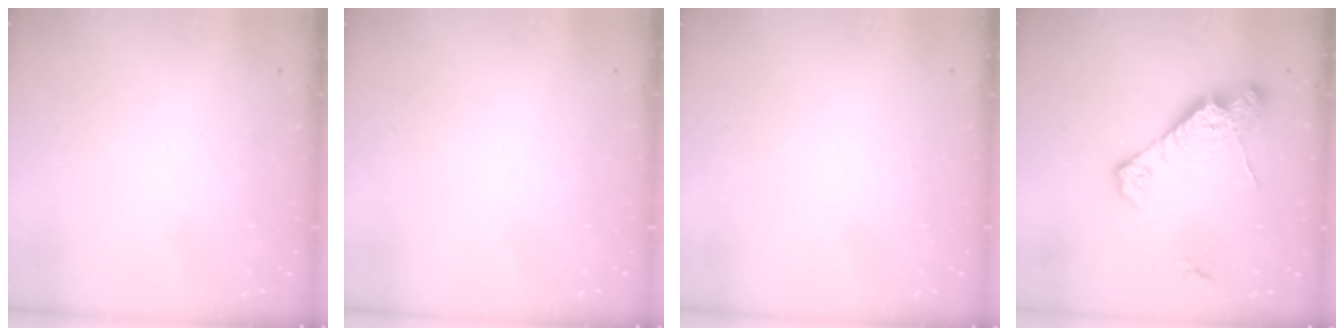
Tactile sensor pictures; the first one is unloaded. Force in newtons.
{"total": 0.0}
{"total": 0.0}
{"total": 14.2, "press": 14.2, "slide": 1.3}